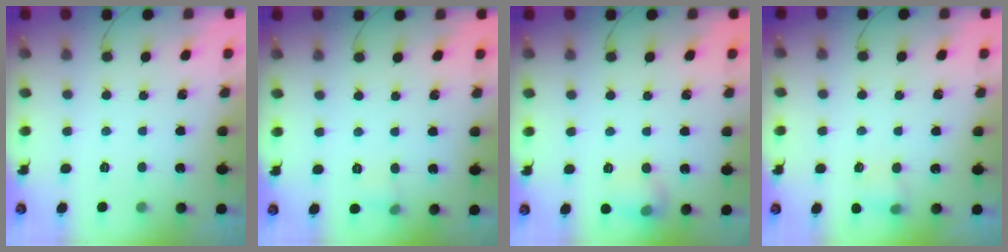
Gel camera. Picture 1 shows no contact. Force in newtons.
{"total": 6.9, "press": 3.6, "slide": 5.9}
{"total": 7.9, "press": 7.8, "slide": 1.0}
{"total": 4.8, "press": 4.7, "slide": 1.2}